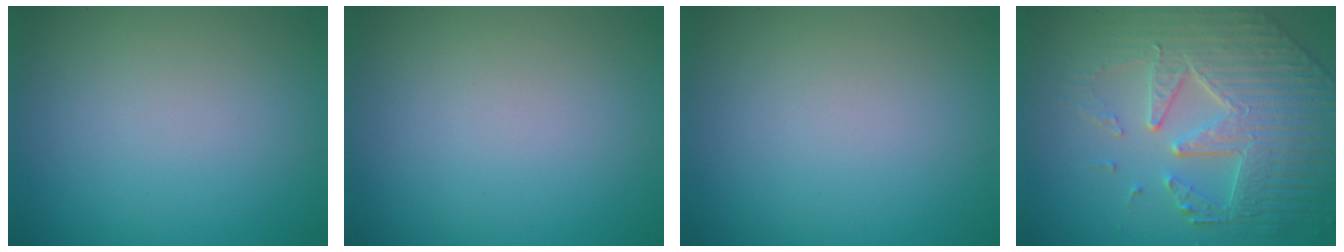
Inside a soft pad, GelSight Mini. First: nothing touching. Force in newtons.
{"total": 0.0}
{"total": 0.0}
{"total": 7.8, "press": 5.9, "slide": 5.0}